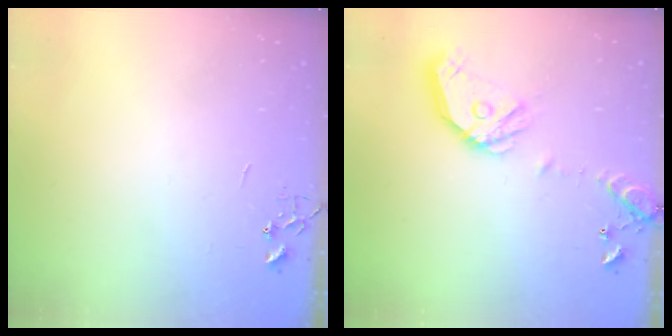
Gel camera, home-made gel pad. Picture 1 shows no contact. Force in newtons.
{"total": 15.7, "press": 15.4, "slide": 2.5}